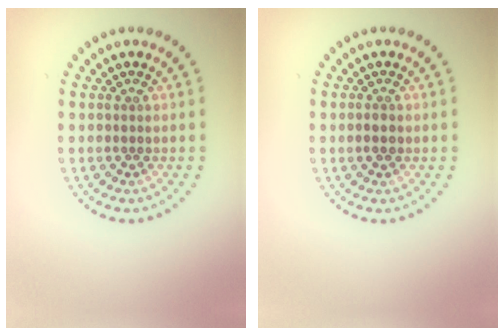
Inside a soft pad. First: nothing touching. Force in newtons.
{"total": 1.2, "press": 1.1, "slide": 0.3}